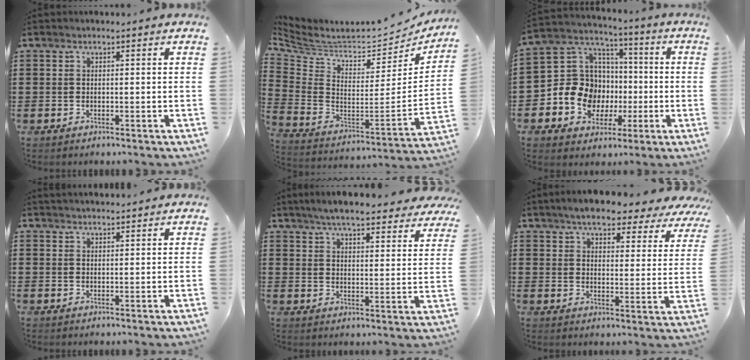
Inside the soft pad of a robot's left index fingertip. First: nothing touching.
{"total": 5.4, "force": [5.0, 1.2, 1.6], "torque": [-0.062, -0.058, 0.082]}
{"total": 11.3, "force": [-2.2, 10.3, 4.1], "torque": [-0.124, 0.006, -0.037]}
{"total": 1.5, "force": [1.4, -0.2, 0.0], "torque": [-0.003, 0.000, 0.029]}
{"total": 6.0, "force": [5.6, 0.1, 2.3], "torque": [-0.065, -0.022, 0.099]}
{"total": 6.0, "force": [5.5, 0.9, 2.4], "torque": [-0.062, -0.025, 0.093]}